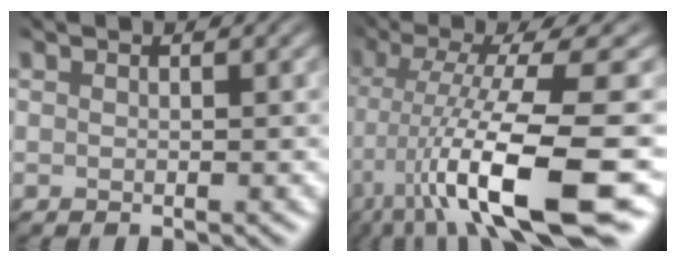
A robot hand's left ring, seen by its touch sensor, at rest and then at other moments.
{"total": 13.1, "force": [-5.3, 2.8, 11.6], "torque": [-0.197, -0.020, -0.075]}